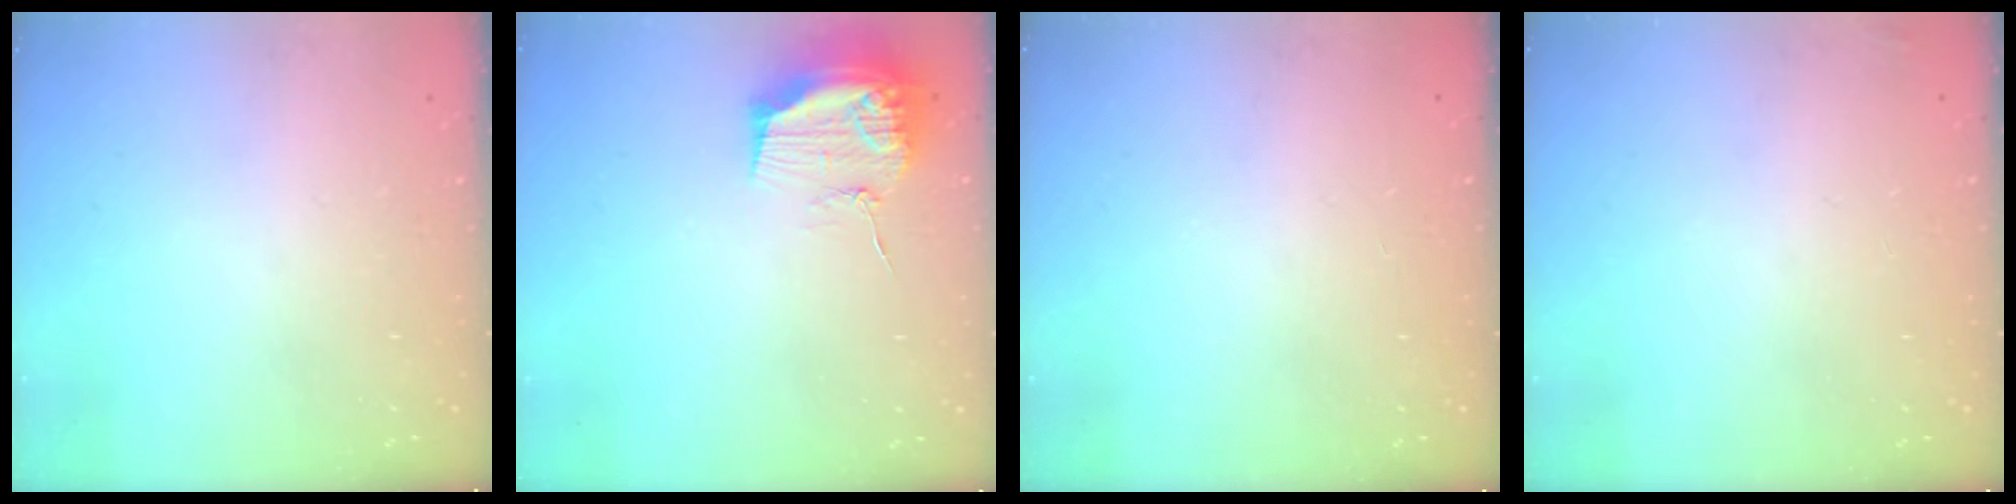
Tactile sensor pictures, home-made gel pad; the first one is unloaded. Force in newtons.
{"total": 15.6, "press": 15.6, "slide": 0.1}
{"total": 0.0}
{"total": 2.3, "press": 2.2, "slide": 0.8}